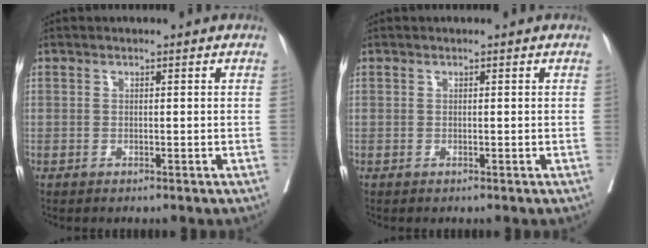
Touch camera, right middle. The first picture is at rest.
{"total": 0.0}